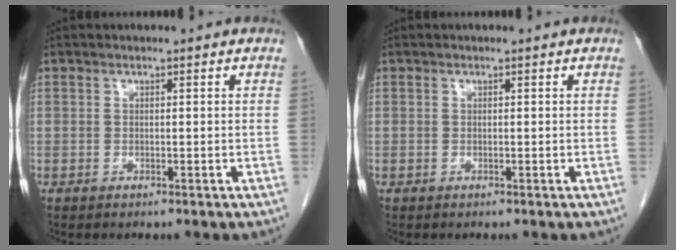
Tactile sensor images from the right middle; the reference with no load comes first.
{"total": 0.0}